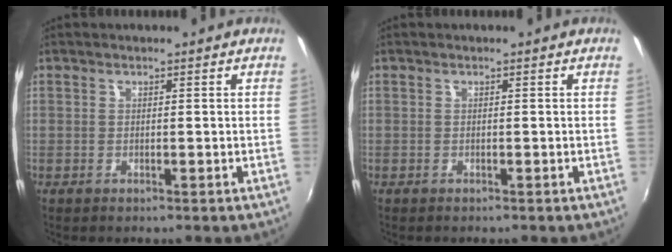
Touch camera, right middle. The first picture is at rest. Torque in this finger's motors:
{"motor_torque": [0.61, -0.85, 0.13, 0.03]}